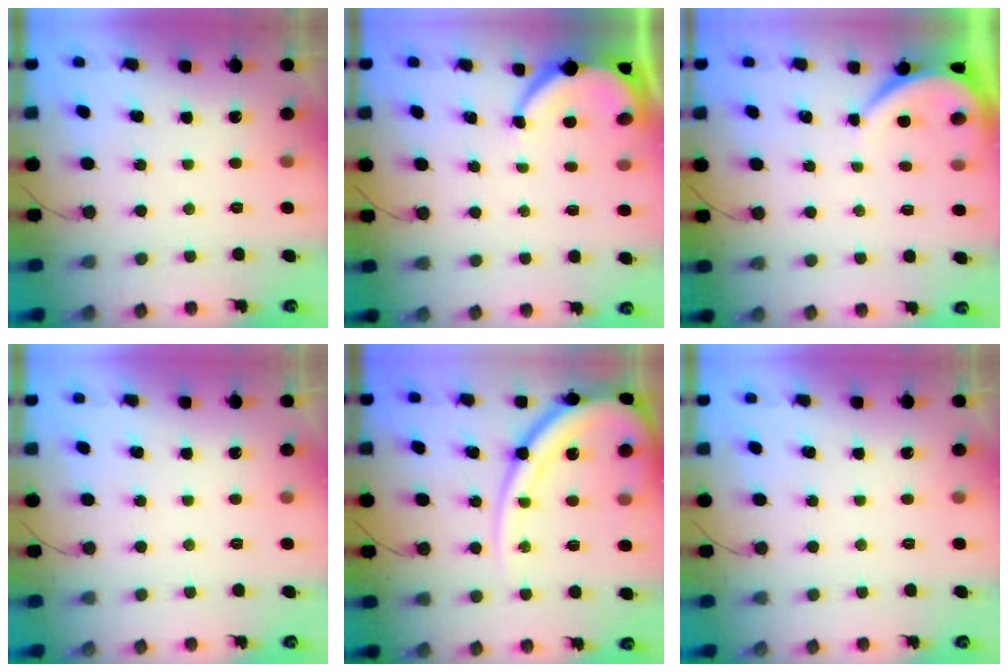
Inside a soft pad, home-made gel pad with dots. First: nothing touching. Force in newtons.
{"total": 5.0, "press": 4.9, "slide": 0.5}
{"total": 3.9, "press": 3.9, "slide": 0.7}
{"total": 0.0}
{"total": 16.9, "press": 16.8, "slide": 1.9}
{"total": 0.0}